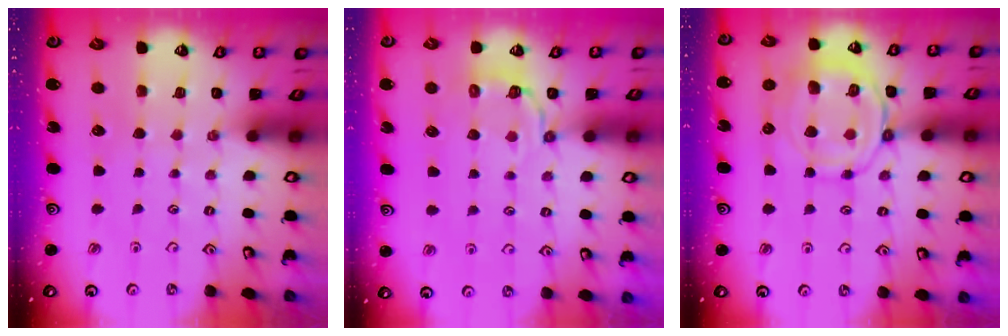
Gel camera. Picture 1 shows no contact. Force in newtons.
{"total": 3.7, "press": 3.0, "slide": 2.1}
{"total": 11.3, "press": 11.3, "slide": 1.2}